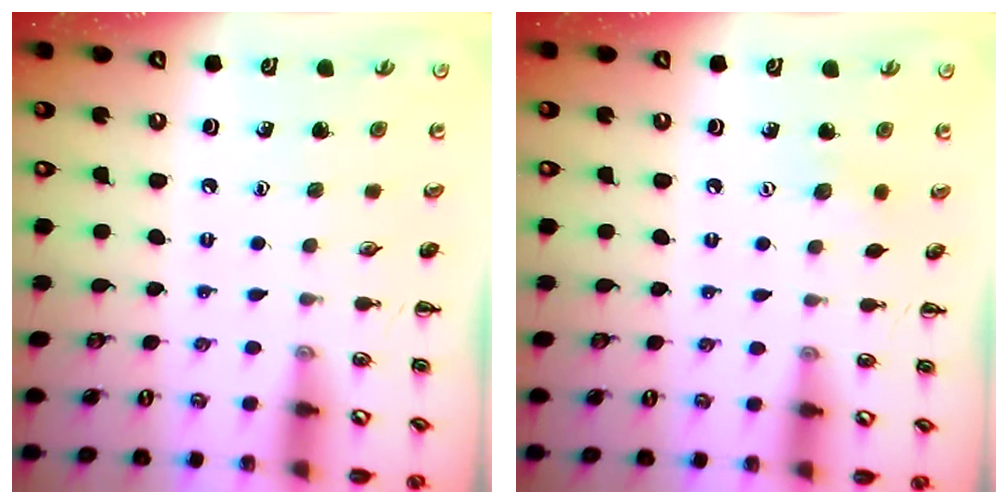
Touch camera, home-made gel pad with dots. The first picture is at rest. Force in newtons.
{"total": 2.8, "press": 2.8, "slide": 0.7}